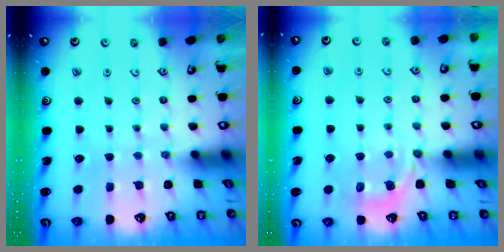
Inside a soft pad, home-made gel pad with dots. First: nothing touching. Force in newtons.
{"total": 4.5, "press": 4.1, "slide": 2.0}